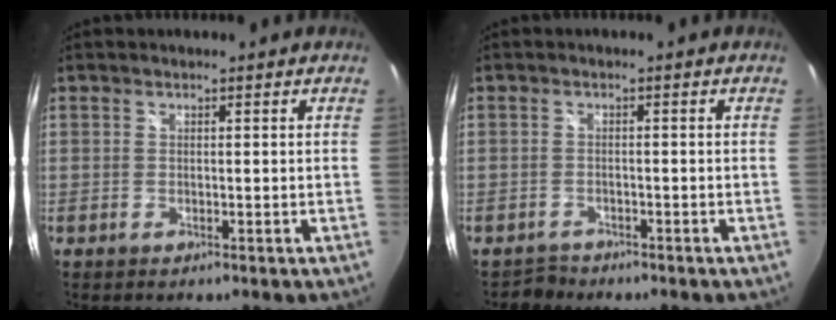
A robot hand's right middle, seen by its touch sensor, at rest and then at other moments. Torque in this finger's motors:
{"motor_torque": [0.00, -0.17, -0.11, -0.02]}